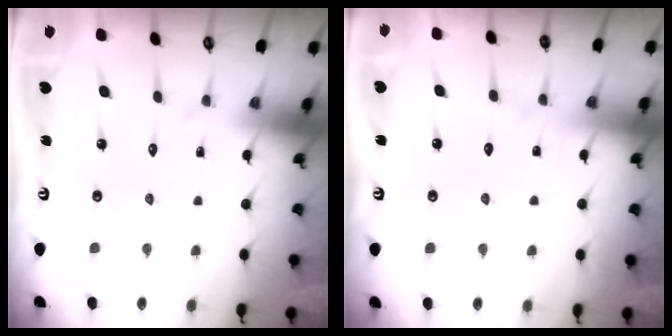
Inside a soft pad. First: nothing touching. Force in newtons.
{"total": 2.6, "press": 2.6, "slide": 0.3}